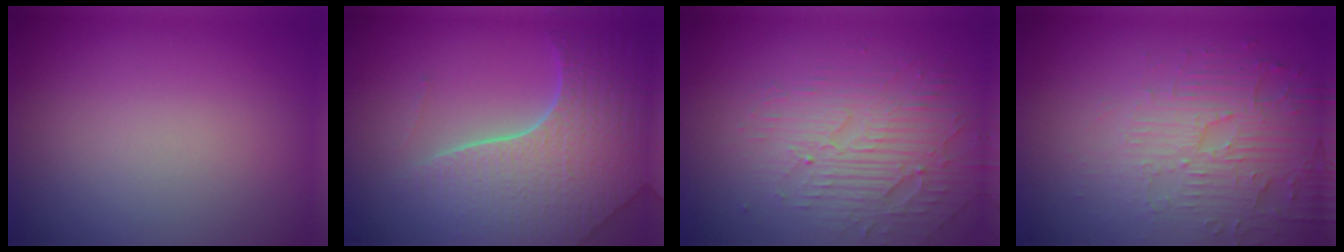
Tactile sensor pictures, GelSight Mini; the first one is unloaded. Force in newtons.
{"total": 7.9, "press": 5.7, "slide": 5.4}
{"total": 3.8, "press": 3.3, "slide": 1.8}
{"total": 5.5, "press": 3.5, "slide": 4.2}